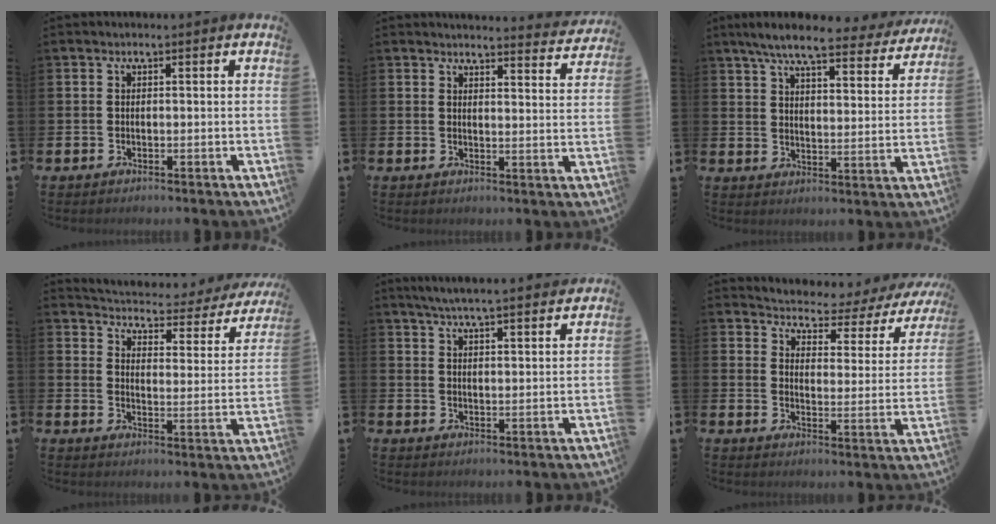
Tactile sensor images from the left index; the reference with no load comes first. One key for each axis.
{"total": 3.7, "fx": 3.7, "fy": 0.1, "fz": 0.2, "tx": 0.004, "ty": -0.031, "tz": 0.061}
{"total": 7.9, "fx": 6.9, "fy": 1.0, "fz": 3.6, "tx": -0.082, "ty": -0.037, "tz": 0.117}
{"total": 3.9, "fx": 3.6, "fy": 0.9, "fz": 1.0, "tx": -0.046, "ty": -0.031, "tz": 0.055}
{"total": 5.4, "fx": 5.2, "fy": -0.3, "fz": 1.3, "tx": -0.046, "ty": -0.023, "tz": 0.094}
{"total": 3.7, "fx": 3.4, "fy": 1.3, "fz": 0.7, "tx": -0.034, "ty": -0.036, "tz": 0.048}